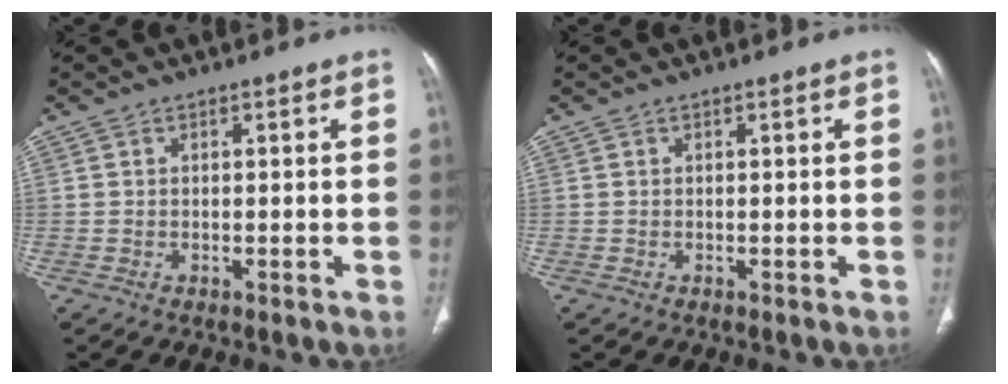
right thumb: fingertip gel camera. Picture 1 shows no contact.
{"total": 0.0}